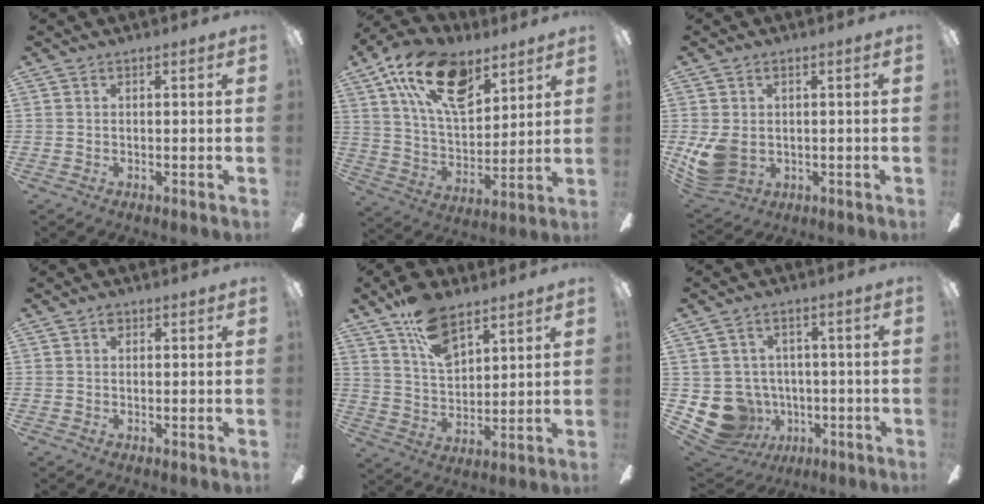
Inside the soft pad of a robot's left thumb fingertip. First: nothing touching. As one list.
[{"total": 20.3, "force": [11.6, 10.3, 13.1], "torque": [-0.238, -0.046, 0.206]}, {"total": 7.5, "force": [-0.4, 5.4, 5.1], "torque": [-0.109, 0.000, -0.002]}, {"total": 1.1, "force": [0.5, 0.8, 0.7], "torque": [-0.006, 0.000, 0.008]}, {"total": 13.0, "force": [8.6, 6.5, 7.3], "torque": [-0.121, -0.038, 0.157]}, {"total": 10.5, "force": [-2.9, 9.4, 3.8], "torque": [-0.110, 0.014, -0.041]}]